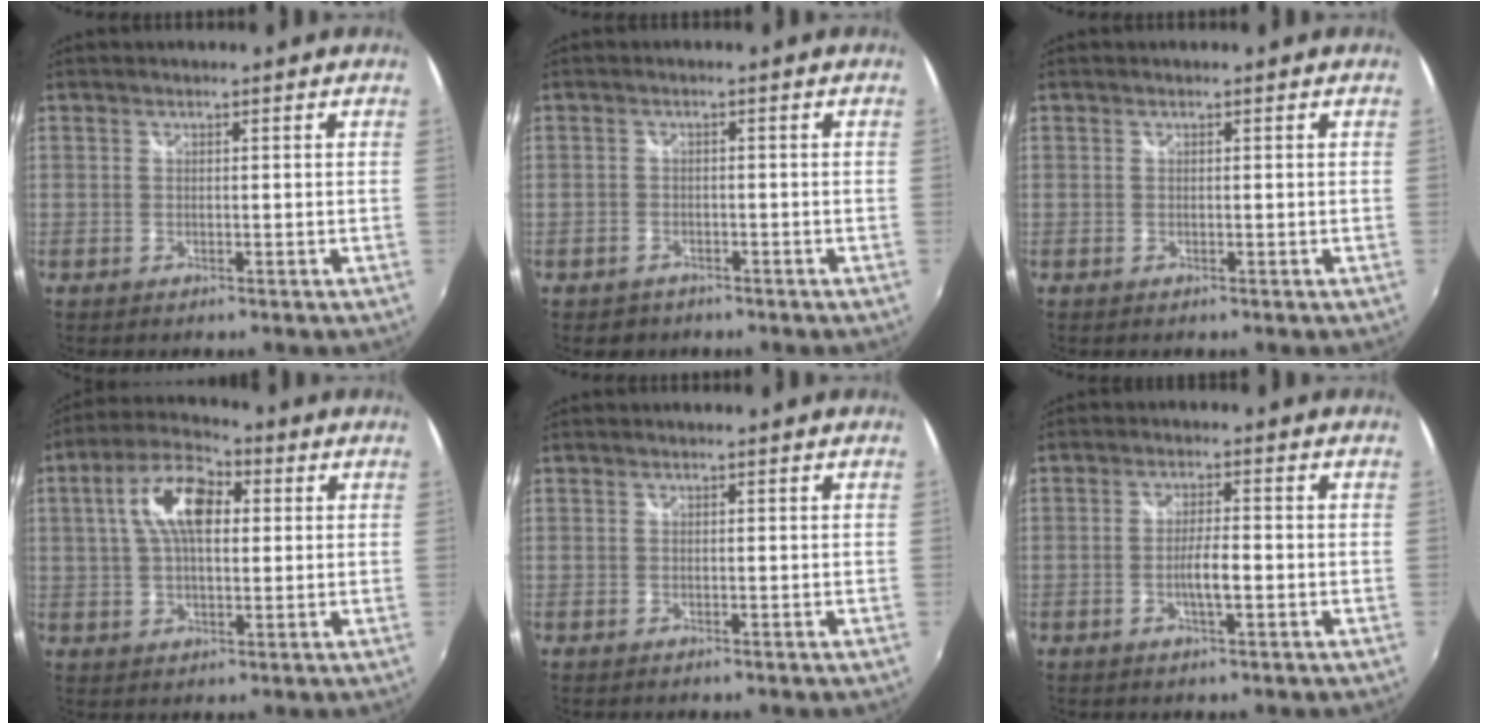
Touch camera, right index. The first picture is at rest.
{"total": 2.7, "force": [-1.8, 1.9, 0.3], "torque": [-0.016, 0.000, -0.029]}
{"total": 0.0}
{"total": 11.1, "force": [2.6, 5.5, 9.3], "torque": [-0.174, 0.027, 0.040]}
{"total": 0.0}
{"total": 3.8, "force": [-1.1, 0.5, 3.6], "torque": [-0.068, 0.002, -0.019]}